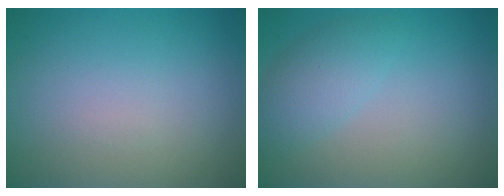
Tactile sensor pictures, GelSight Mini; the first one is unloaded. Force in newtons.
{"total": 2.8, "press": 2.8, "slide": 0.1}